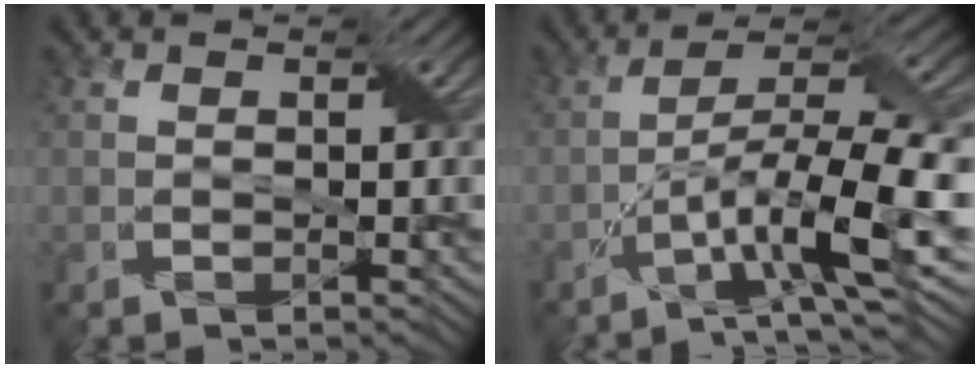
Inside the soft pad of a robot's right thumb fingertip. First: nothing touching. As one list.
[{"total": 12.2, "force": [-4.8, 2.7, 10.8], "torque": [-0.188, 0.005, -0.086]}]